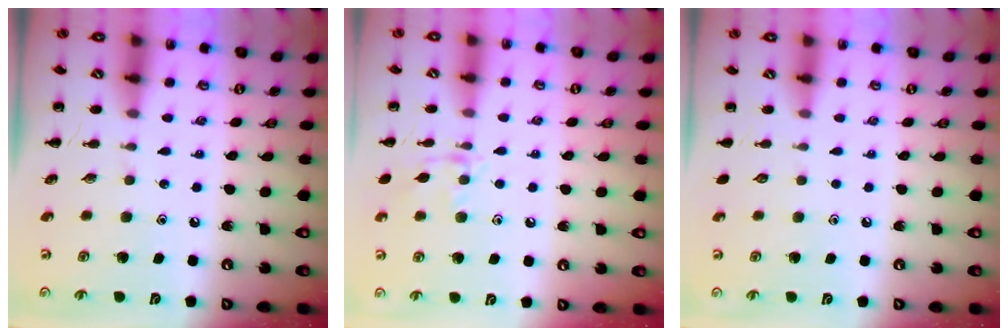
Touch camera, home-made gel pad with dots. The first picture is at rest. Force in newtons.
{"total": 8.3, "press": 8.2, "slide": 1.2}
{"total": 0.0}